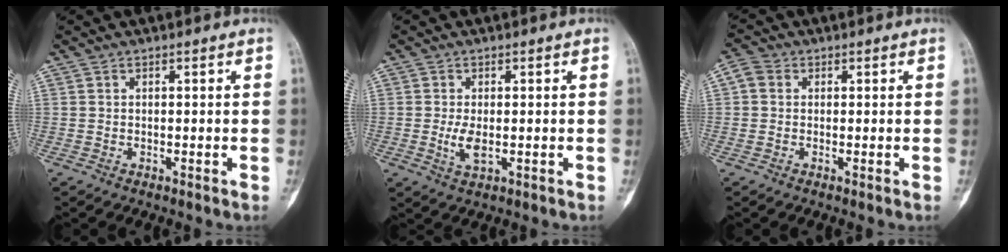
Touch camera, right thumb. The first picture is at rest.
{"total": 3.5, "force": [-0.3, 1.7, 3.1], "torque": [-0.063, -0.007, -0.002]}
{"total": 2.8, "force": [0.5, 2.5, 1.1], "torque": [-0.014, 0.008, 0.007]}